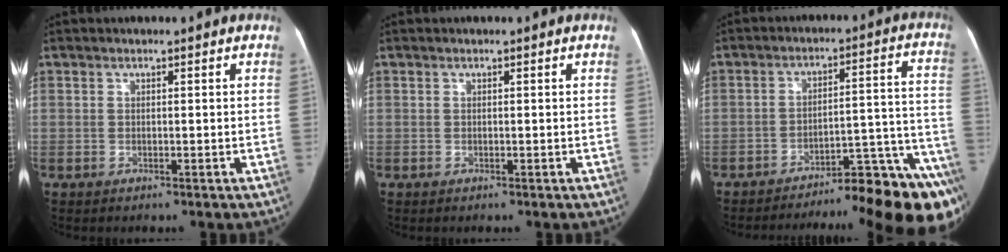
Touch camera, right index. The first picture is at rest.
{"total": 0.0}
{"total": 21.3, "force": [-18.2, 0.5, 11.0], "torque": [-0.051, 0.024, -0.252]}